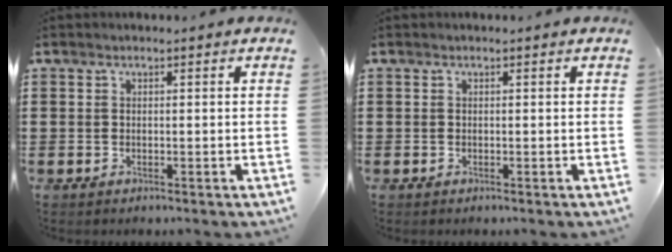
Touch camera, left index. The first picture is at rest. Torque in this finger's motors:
{"motor_torque": [-0.01, 0.00, 0.01, -0.01]}